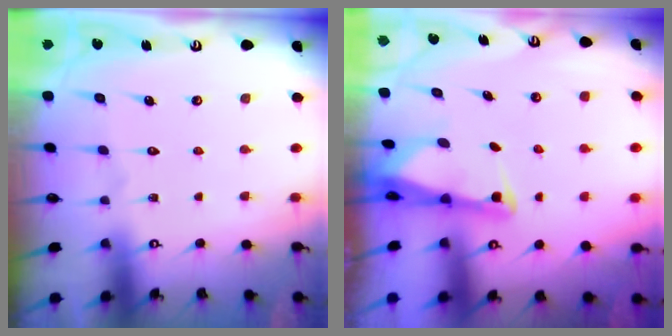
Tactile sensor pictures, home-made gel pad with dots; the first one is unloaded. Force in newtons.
{"total": 2.6, "press": 2.6, "slide": 0.3}